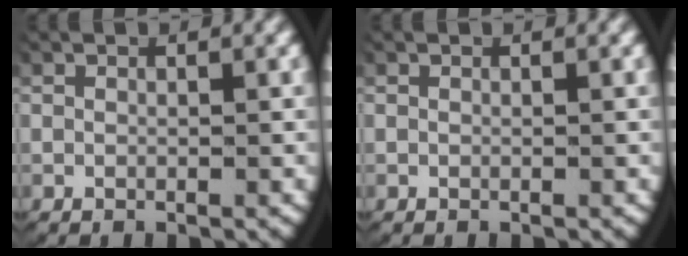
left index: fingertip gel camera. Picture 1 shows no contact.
{"total": 0.0}